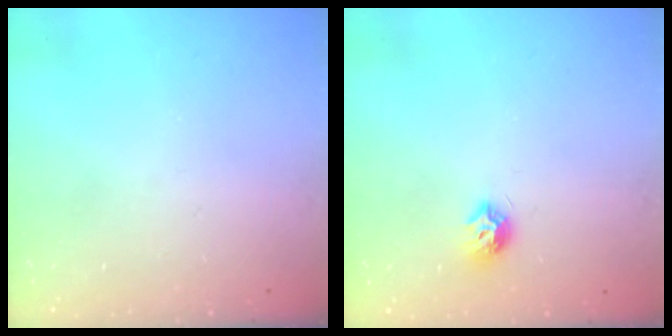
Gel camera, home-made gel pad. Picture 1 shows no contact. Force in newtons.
{"total": 6.5, "press": 6.5, "slide": 0.3}